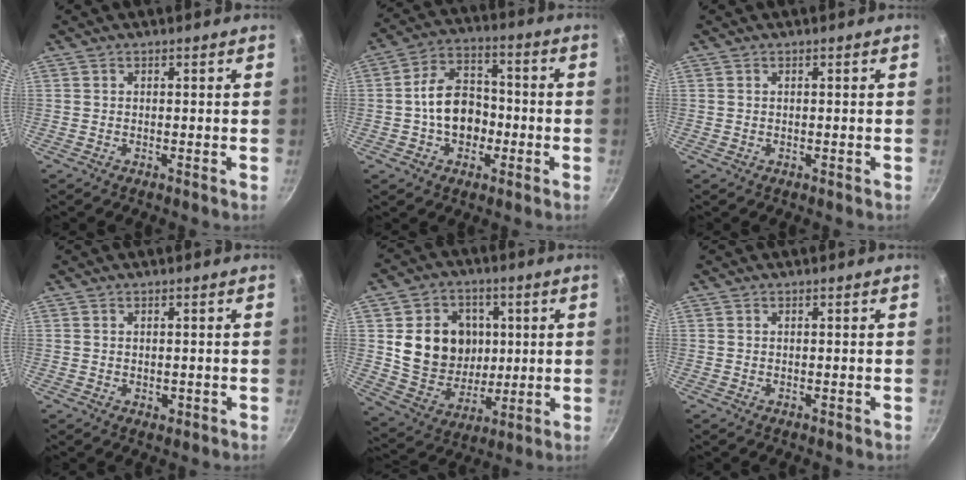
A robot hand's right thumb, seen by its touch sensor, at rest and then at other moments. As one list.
[{"total": 11.6, "force": [-2.0, 8.5, 7.6], "torque": [-0.092, 0.034, -0.041]}, {"total": 0.0}, {"total": 1.2, "force": [-0.1, 0.9, 0.8], "torque": [-0.009, -0.001, 0.001]}, {"total": 16.1, "force": [2.3, 13.8, 8.0], "torque": [-0.100, -0.007, 0.052]}, {"total": 0.0}]